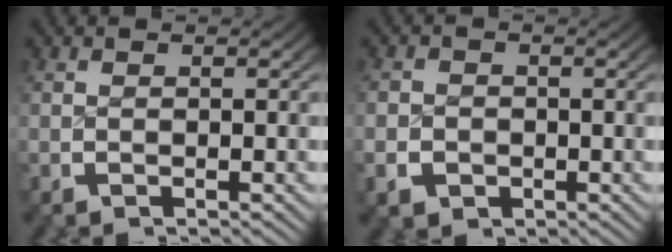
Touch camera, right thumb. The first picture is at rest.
{"total": 3.3, "force": [-1.2, 2.9, 1.2], "torque": [-0.023, -0.010, -0.017]}